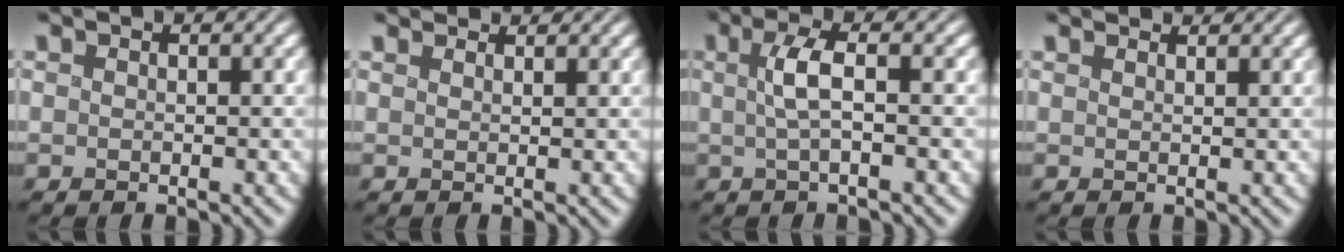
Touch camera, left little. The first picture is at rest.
{"total": 2.3, "force": [2.2, 0.4, 0.5], "torque": [-0.024, 0.008, 0.040]}
{"total": 2.7, "force": [0.0, 0.5, 2.6], "torque": [-0.061, 0.004, -0.005]}
{"total": 1.9, "force": [1.9, 0.2, 0.4], "torque": [-0.017, 0.010, 0.027]}